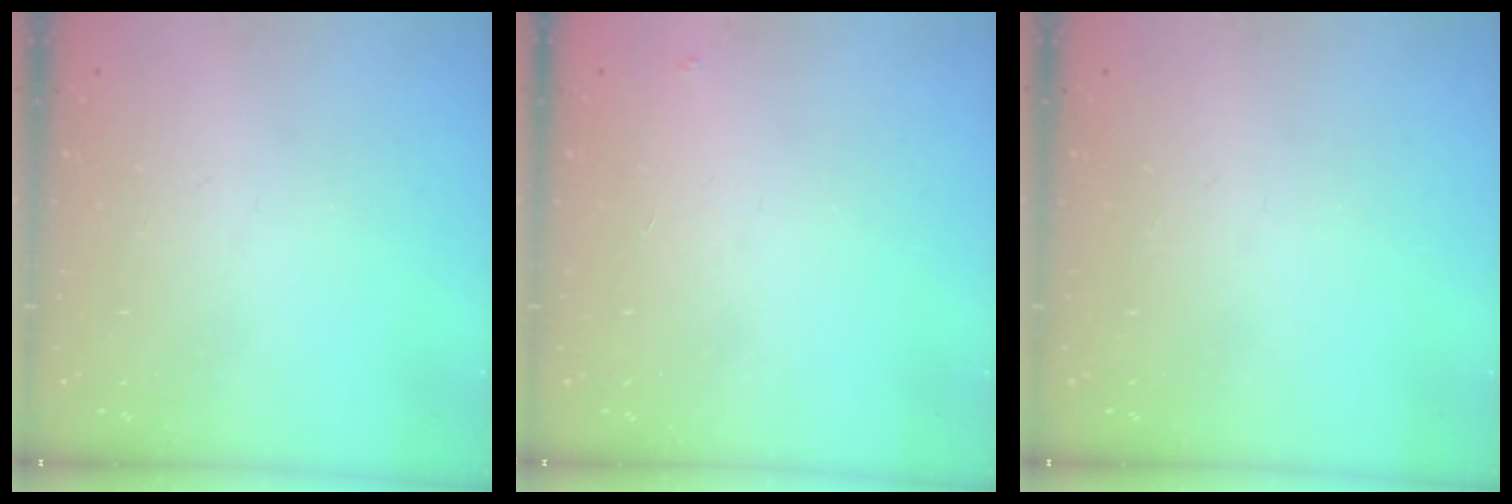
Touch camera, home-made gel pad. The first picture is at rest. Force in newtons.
{"total": 3.8, "press": 3.8, "slide": 0.2}
{"total": 0.0}